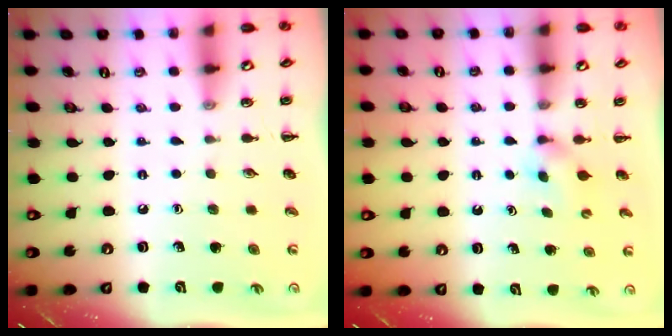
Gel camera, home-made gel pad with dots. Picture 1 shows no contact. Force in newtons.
{"total": 1.8, "press": 1.5, "slide": 1.0}